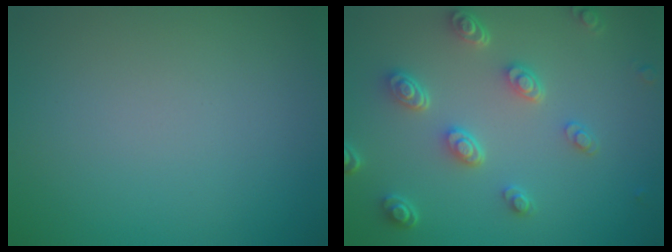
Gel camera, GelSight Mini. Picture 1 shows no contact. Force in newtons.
{"total": 4.5, "press": 3.4, "slide": 3.0}